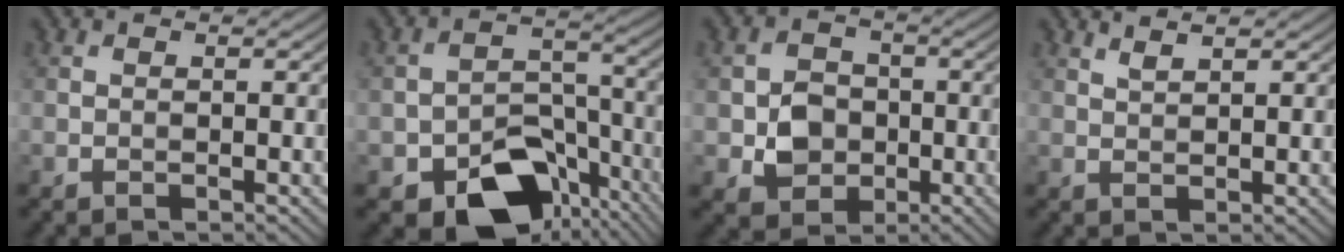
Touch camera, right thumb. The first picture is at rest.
{"total": 12.1, "force": [-7.3, 7.1, 6.5], "torque": [-0.102, -0.022, -0.116]}
{"total": 5.1, "force": [-1.0, 4.4, 2.3], "torque": [-0.045, -0.004, -0.025]}
{"total": 1.7, "force": [1.4, 0.0, 0.9], "torque": [-0.020, 0.002, 0.030]}